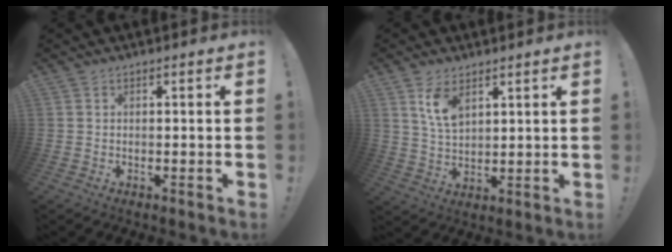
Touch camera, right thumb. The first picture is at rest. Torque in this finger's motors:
{"motor_torque": [2.07, 1.80, 1.12, -0.99, 0.34]}